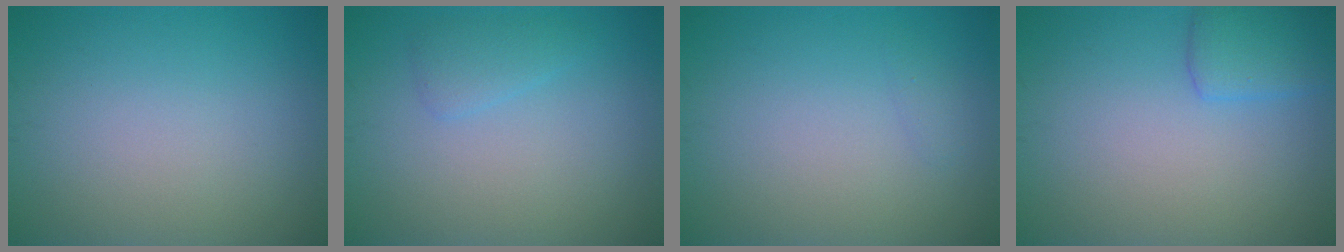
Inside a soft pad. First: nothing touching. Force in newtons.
{"total": 1.4, "press": 1.4, "slide": 0.2}
{"total": 0.5, "press": 0.5, "slide": 0.0}
{"total": 2.5, "press": 2.5, "slide": 0.2}